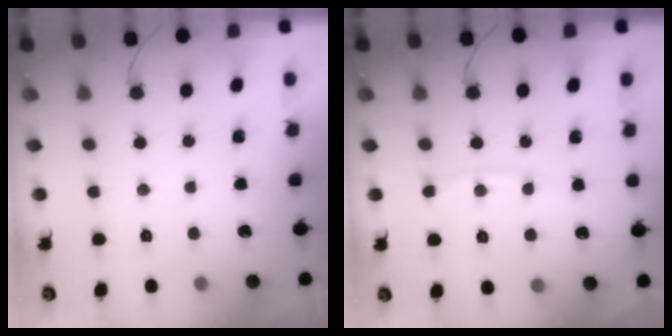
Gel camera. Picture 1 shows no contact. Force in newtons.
{"total": 5.6, "press": 5.6, "slide": 0.8}